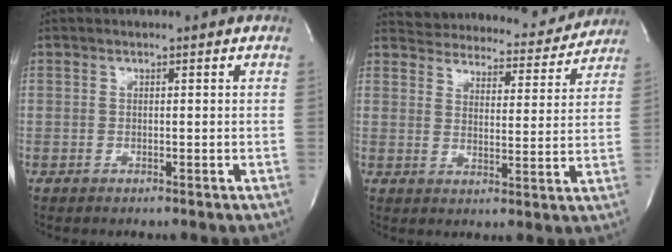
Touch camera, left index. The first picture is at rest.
{"total": 17.2, "force": [16.5, 4.3, 2.7], "torque": [-0.031, -0.010, 0.206]}